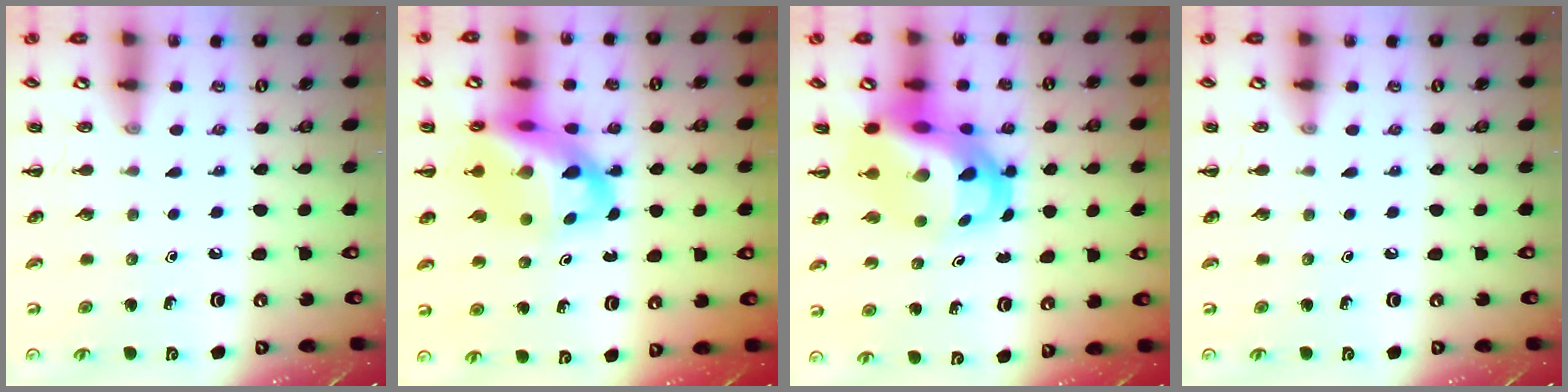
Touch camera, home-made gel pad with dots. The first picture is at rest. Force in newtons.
{"total": 15.8, "press": 15.2, "slide": 4.0}
{"total": 11.4, "press": 11.0, "slide": 2.9}
{"total": 0.0}